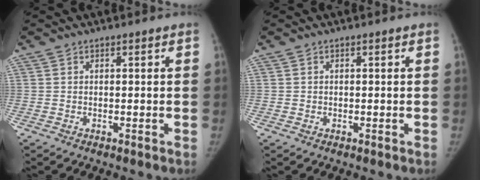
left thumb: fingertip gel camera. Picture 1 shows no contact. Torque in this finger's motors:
{"motor_torque": [-0.39, -0.35, 0.28, -0.30, -0.04]}